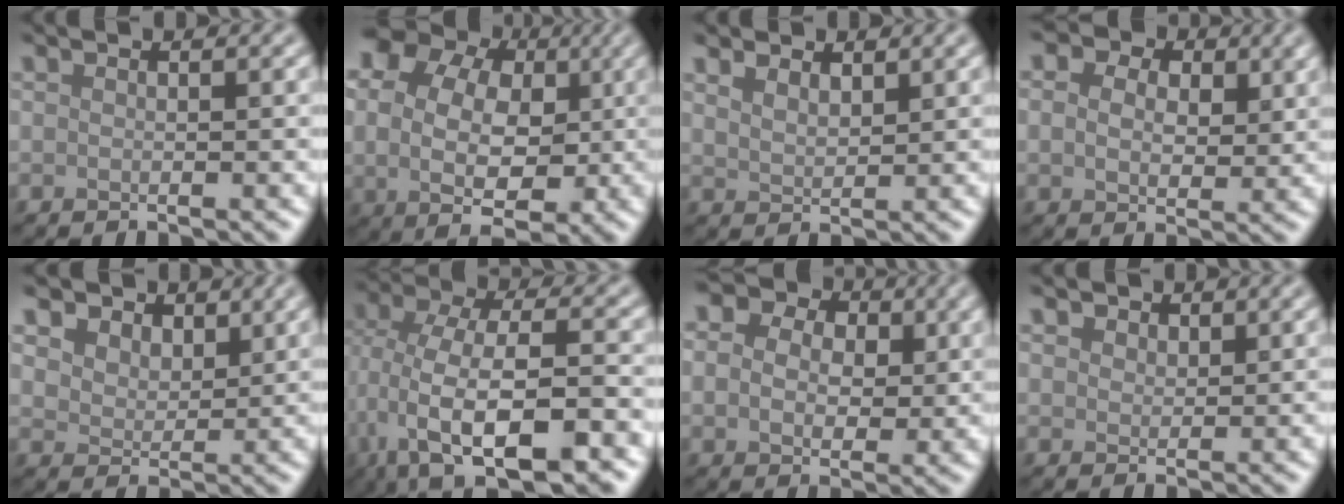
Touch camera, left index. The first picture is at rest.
{"total": 11.6, "force": [2.1, 8.9, 7.1], "torque": [-0.102, 0.012, 0.026]}
{"total": 2.5, "force": [2.0, 1.2, 1.2], "torque": [-0.026, 0.002, 0.041]}
{"total": 9.3, "force": [4.2, 6.6, 5.0], "torque": [-0.091, 0.027, 0.046]}
{"total": 6.6, "force": [4.6, 4.0, 2.6], "torque": [-0.076, 0.001, 0.076]}
{"total": 10.4, "force": [-3.2, 4.8, 8.7], "torque": [-0.165, -0.003, -0.052]}
{"total": 11.6, "force": [4.6, 8.9, 5.8], "torque": [-0.116, 0.033, 0.064]}
{"total": 2.3, "force": [1.6, 1.4, 0.7], "torque": [-0.020, -0.007, 0.029]}